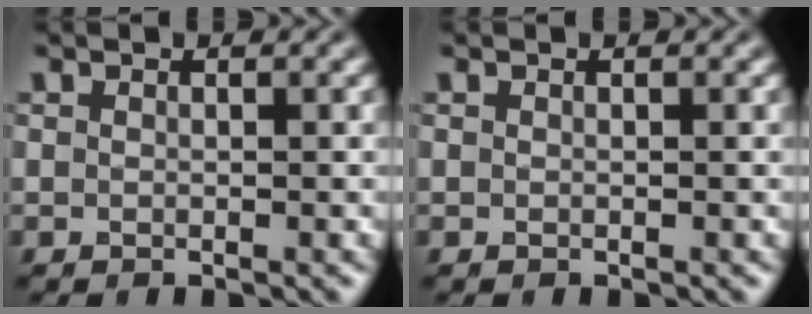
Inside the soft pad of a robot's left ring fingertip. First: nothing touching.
{"total": 0.0}